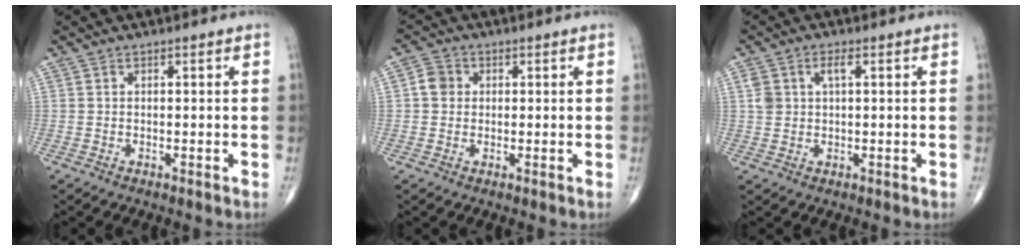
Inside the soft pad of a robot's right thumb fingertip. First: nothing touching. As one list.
[{"total": 3.3, "force": [0.3, 3.0, 1.4], "torque": [-0.016, 0.007, 0.000]}, {"total": 4.0, "force": [1.2, 2.2, 3.1], "torque": [-0.065, 0.007, 0.024]}]